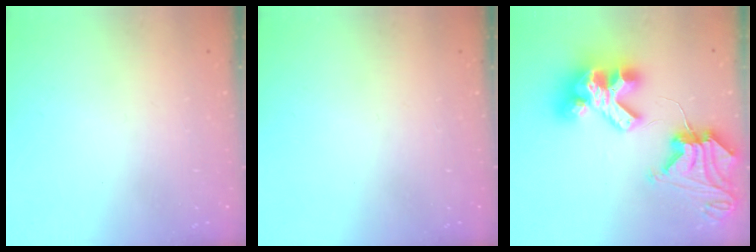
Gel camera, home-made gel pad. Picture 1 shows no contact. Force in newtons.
{"total": 0.0}
{"total": 18.4, "press": 18.3, "slide": 2.4}